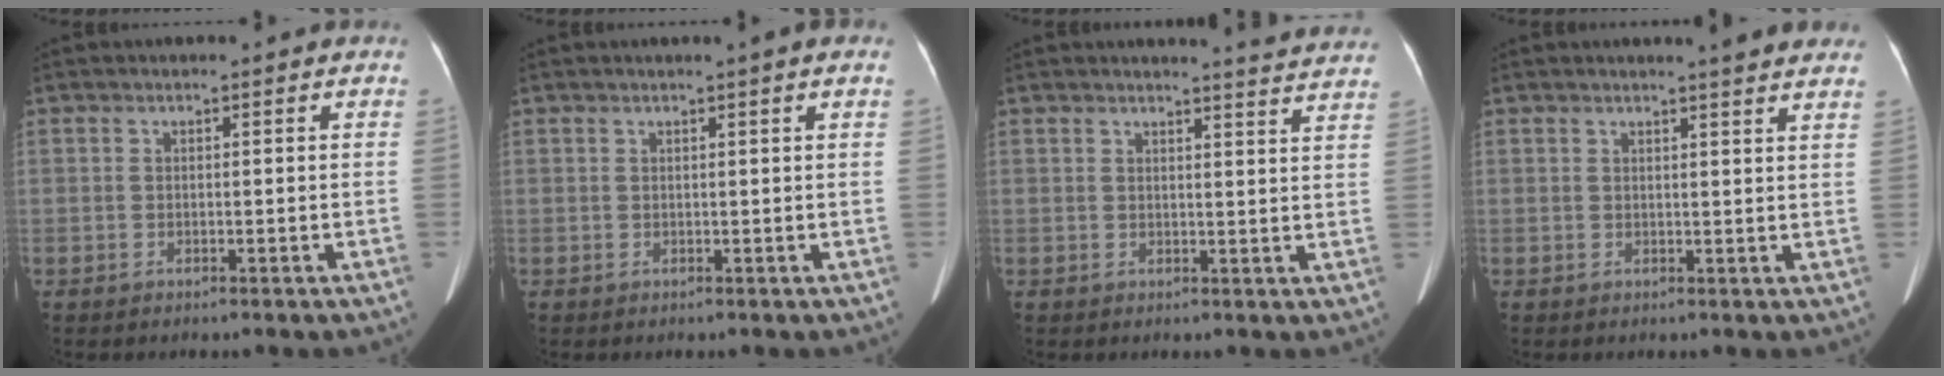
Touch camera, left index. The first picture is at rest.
{"total": 1.3, "force": [0.7, -0.2, 1.0], "torque": [-0.015, 0.003, 0.011]}
{"total": 7.8, "force": [7.6, -0.6, 1.4], "torque": [-0.020, -0.026, 0.068]}
{"total": 6.3, "force": [5.6, 0.3, 2.9], "torque": [-0.034, 0.001, 0.052]}